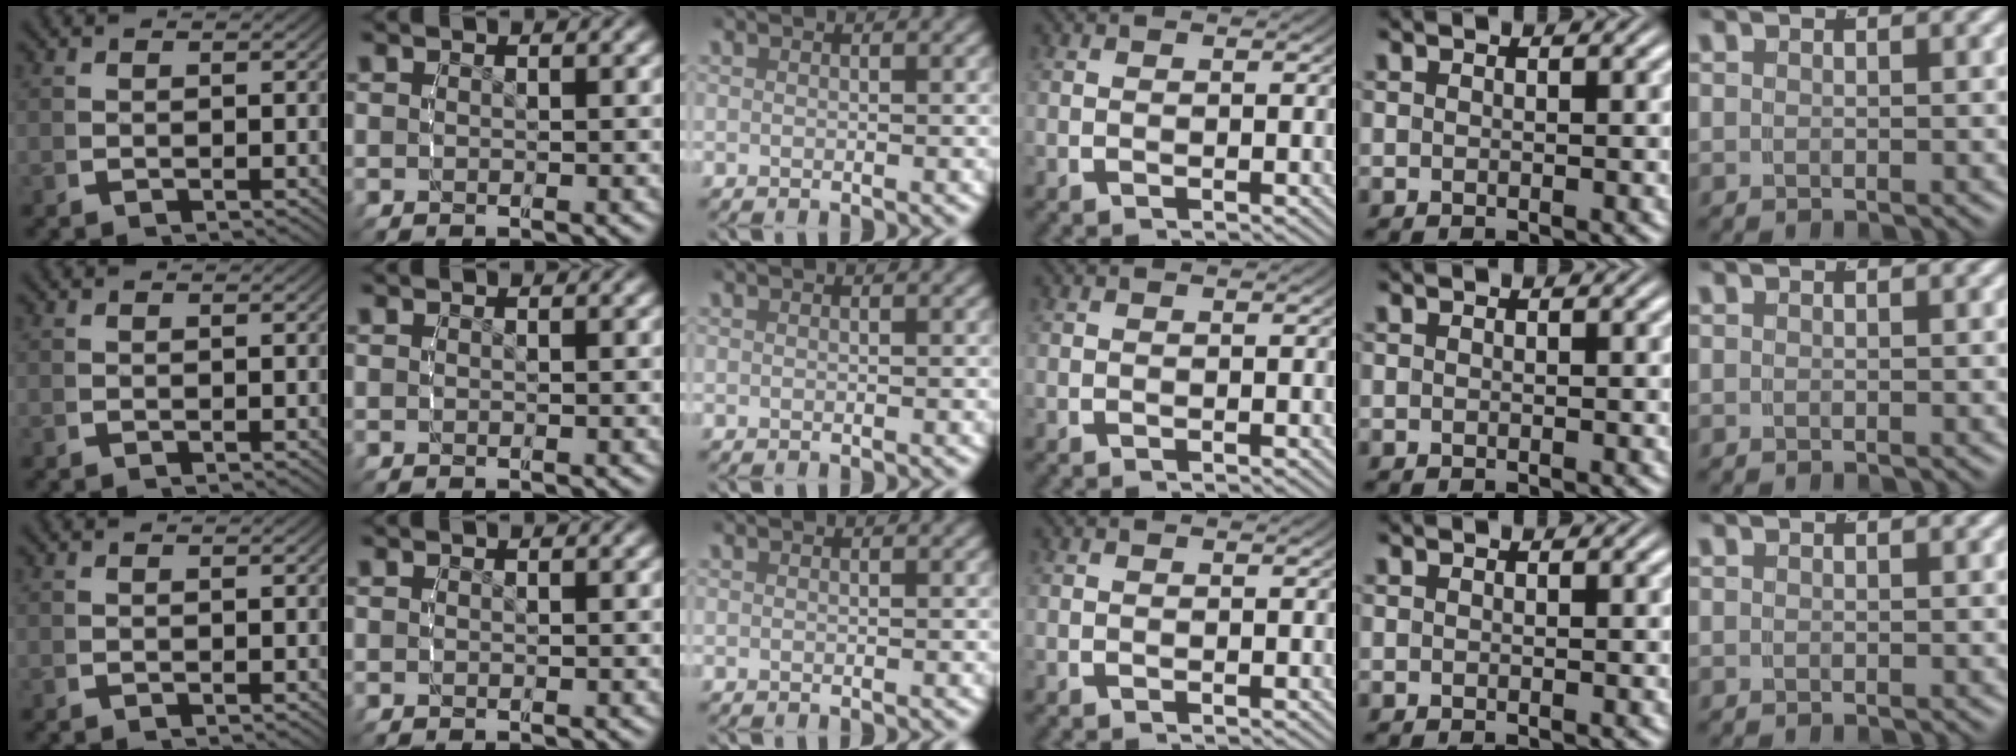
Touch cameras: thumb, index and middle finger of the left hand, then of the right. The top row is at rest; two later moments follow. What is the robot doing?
{"motion": "reach", "object": "router"}